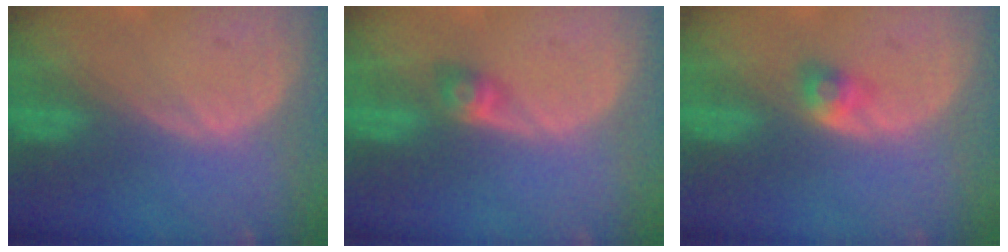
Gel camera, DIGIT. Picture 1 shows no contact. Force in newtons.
{"total": 2.8, "press": 2.5, "slide": 1.3}
{"total": 2.6, "press": 2.3, "slide": 1.2}